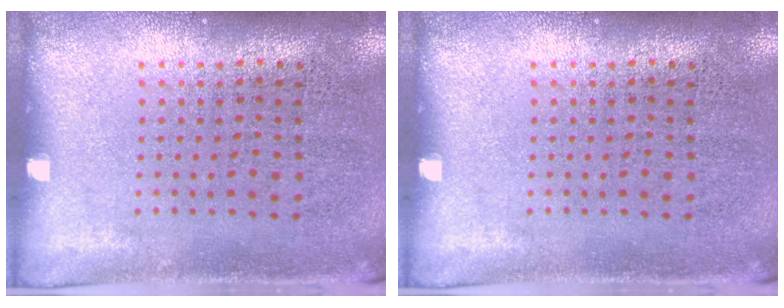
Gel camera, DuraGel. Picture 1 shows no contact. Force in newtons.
{"total": 0.0}